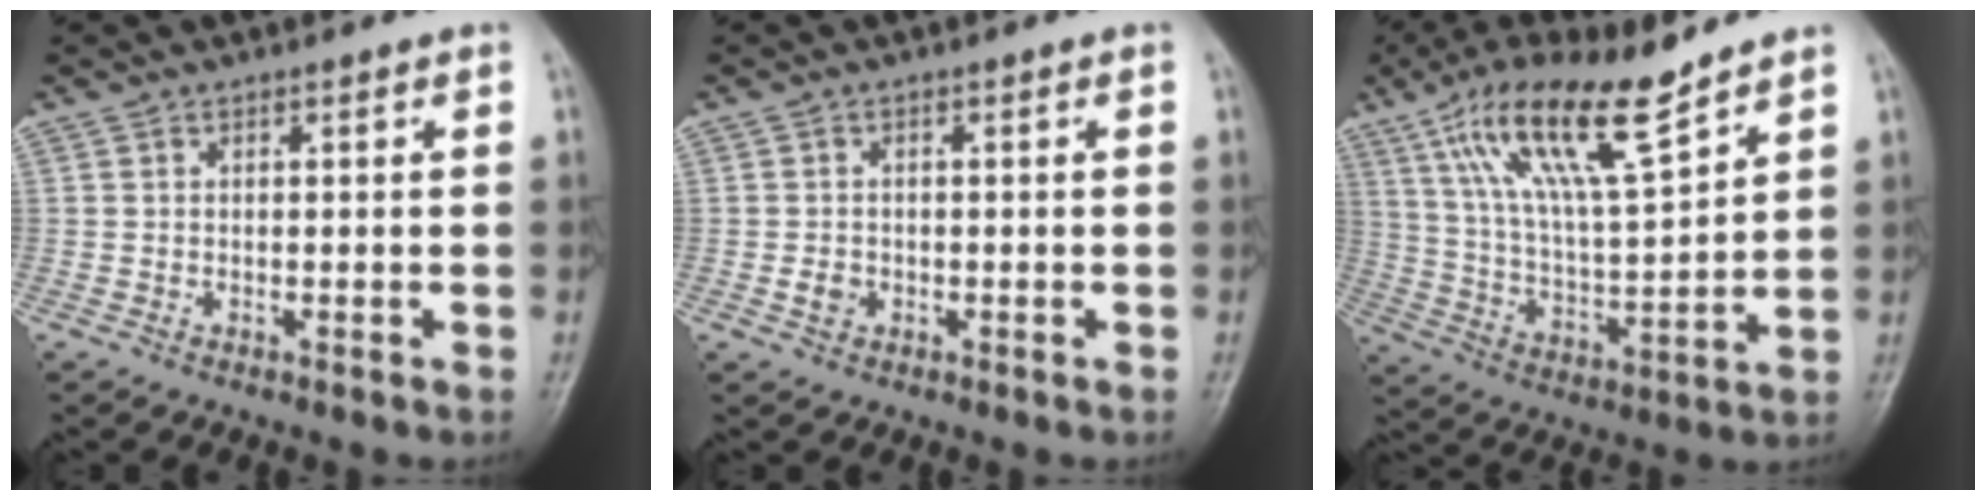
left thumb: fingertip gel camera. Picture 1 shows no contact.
{"total": 2.0, "force": [-0.5, 1.7, 0.9], "torque": [-0.010, 0.003, -0.007]}
{"total": 16.7, "force": [10.9, 3.7, 12.2], "torque": [-0.213, -0.046, 0.212]}